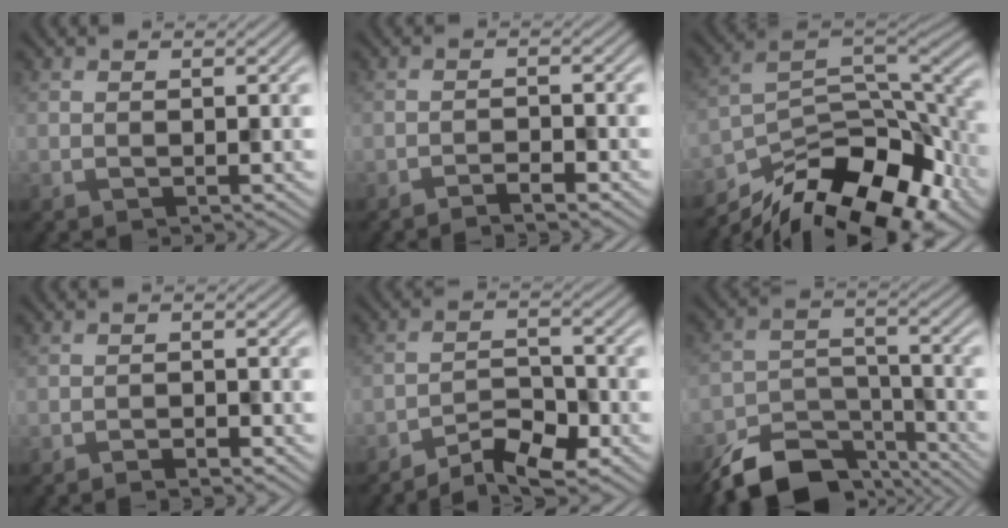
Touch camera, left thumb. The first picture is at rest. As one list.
[{"total": 2.2, "force": [-1.8, 0.2, 1.2], "torque": [-0.021, 0.004, -0.034]}, {"total": 14.7, "force": [-10.2, 5.6, 9.0], "torque": [-0.169, -0.009, -0.171]}, {"total": 1.7, "force": [-1.4, 0.3, 0.9], "torque": [-0.014, 0.002, -0.025]}, {"total": 6.0, "force": [-4.7, 1.9, 3.2], "torque": [-0.053, 0.005, -0.088]}, {"total": 12.2, "force": [-9.7, 5.2, 5.2], "torque": [-0.099, -0.019, -0.161]}]